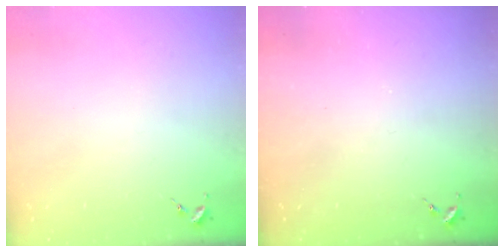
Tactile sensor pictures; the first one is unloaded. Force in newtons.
{"total": 0.0}